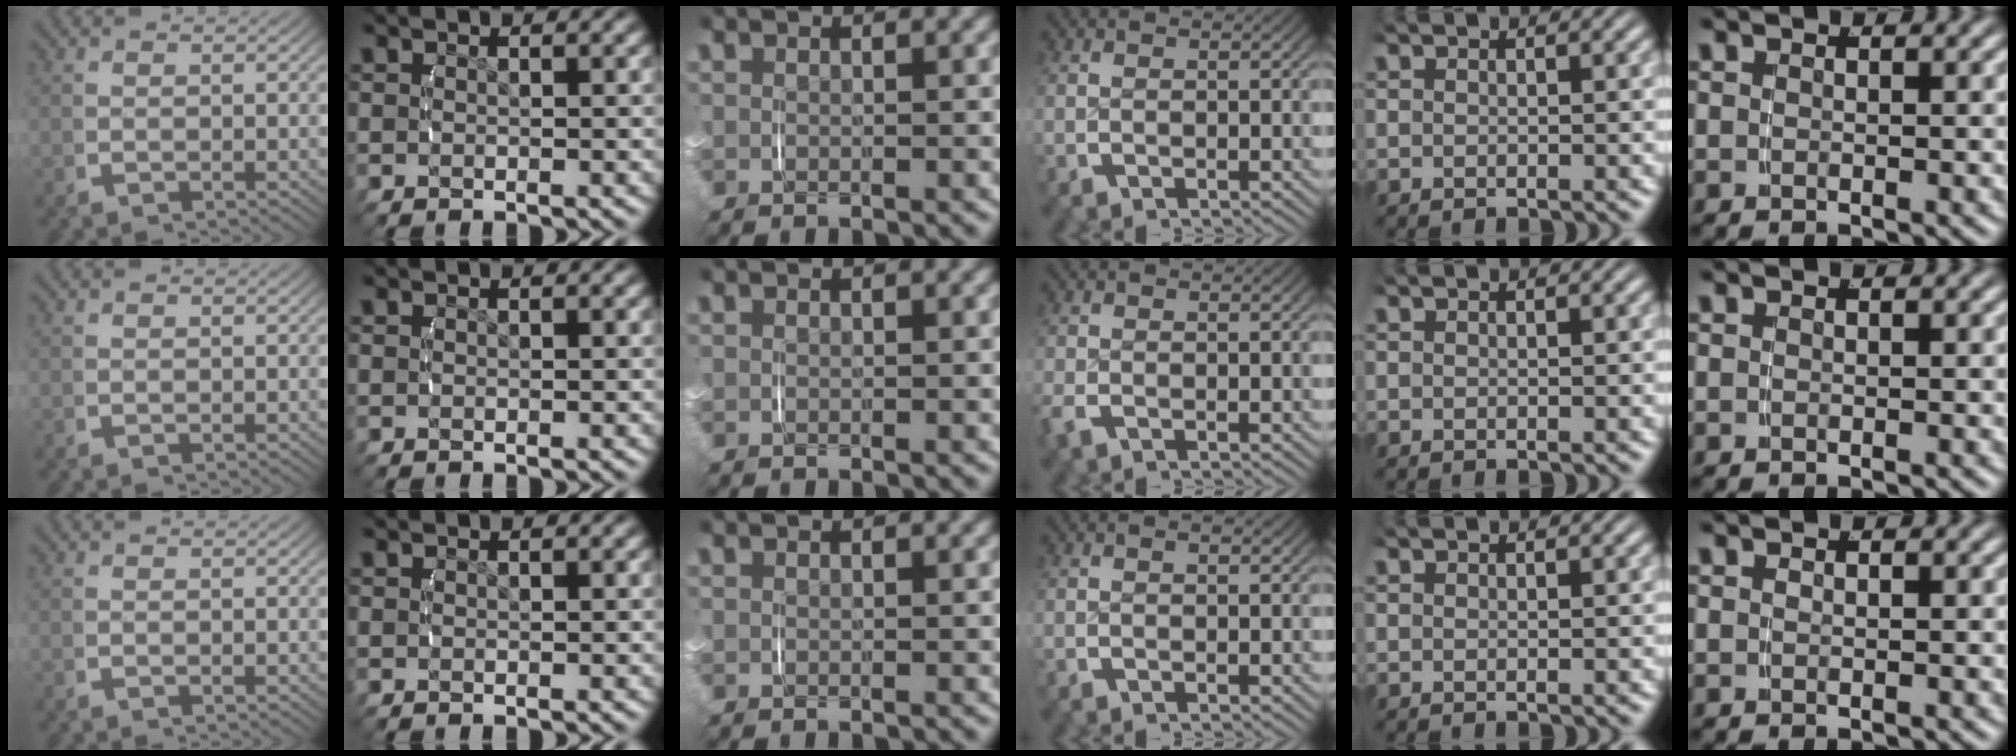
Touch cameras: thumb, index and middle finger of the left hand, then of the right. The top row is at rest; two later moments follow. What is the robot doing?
{"motion": "lift_and_place", "object": "small bumper sticker"}